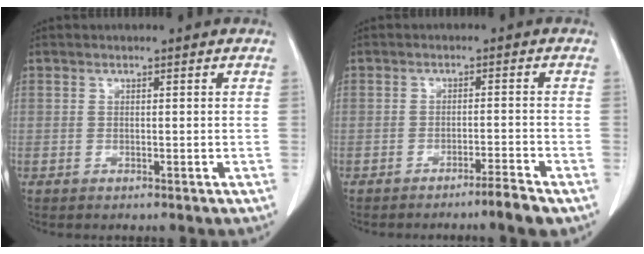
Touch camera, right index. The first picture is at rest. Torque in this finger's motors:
{"motor_torque": [0.39, -0.51, 0.01, -0.01]}